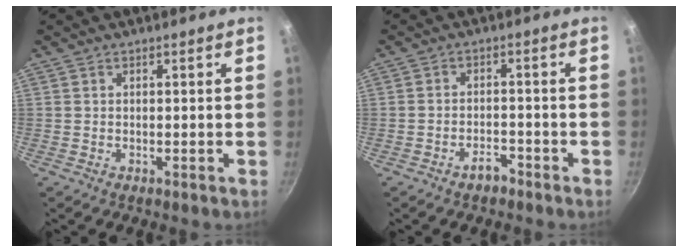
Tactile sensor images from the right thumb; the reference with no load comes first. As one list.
[{"total": 3.0, "force": [-2.3, 1.4, 1.3], "torque": [-0.012, 0.026, -0.032]}]